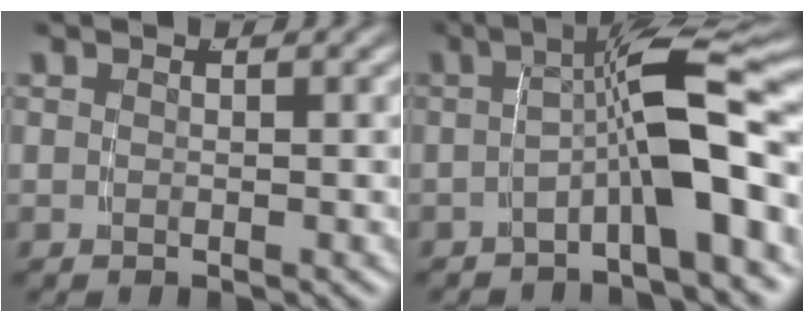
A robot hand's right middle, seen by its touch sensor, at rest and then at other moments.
{"total": 6.6, "force": [-1.4, 1.0, 6.4], "torque": [-0.095, 0.016, -0.023]}